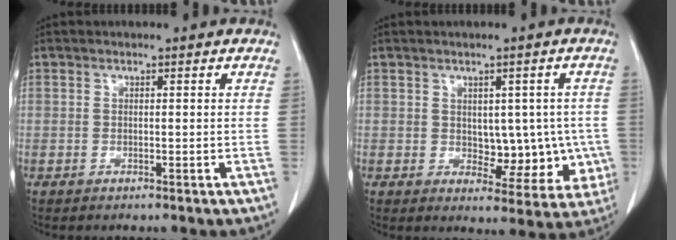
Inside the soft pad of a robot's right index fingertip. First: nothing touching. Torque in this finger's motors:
{"motor_torque": [0.03, 0.15, 0.02, 0.01]}